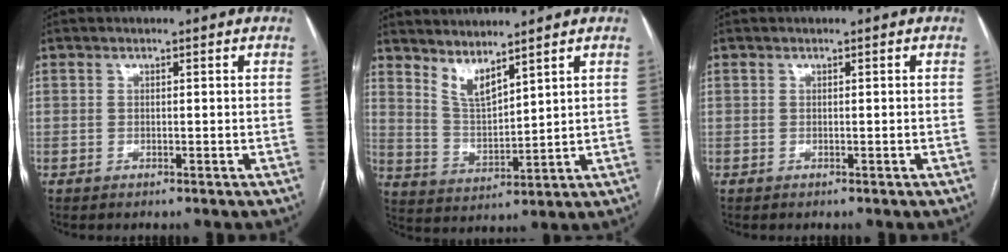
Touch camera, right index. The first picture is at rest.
{"total": 5.5, "force": [4.6, 0.9, 2.7], "torque": [-0.061, -0.014, 0.105]}
{"total": 0.0}